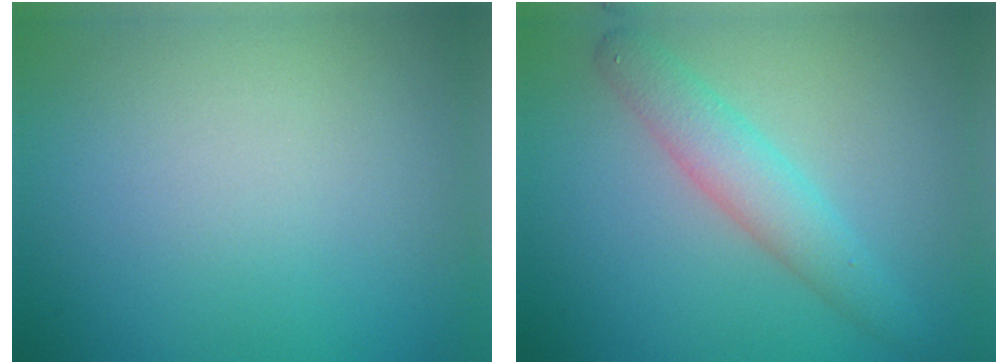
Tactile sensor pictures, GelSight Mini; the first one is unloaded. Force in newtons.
{"total": 3.4, "press": 3.4, "slide": 0.1}